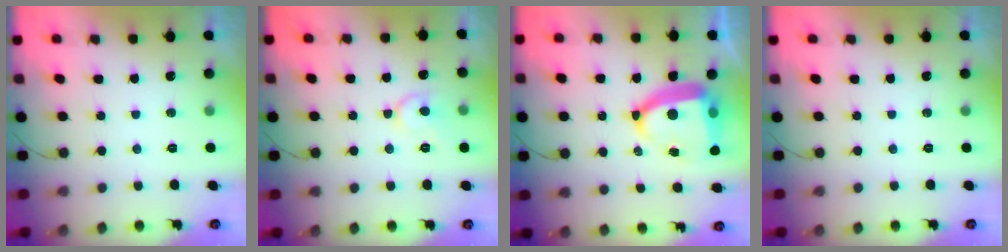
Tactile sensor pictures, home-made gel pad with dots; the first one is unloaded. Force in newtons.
{"total": 7.5, "press": 7.5, "slide": 0.7}
{"total": 15.2, "press": 15.1, "slide": 1.7}
{"total": 0.0}